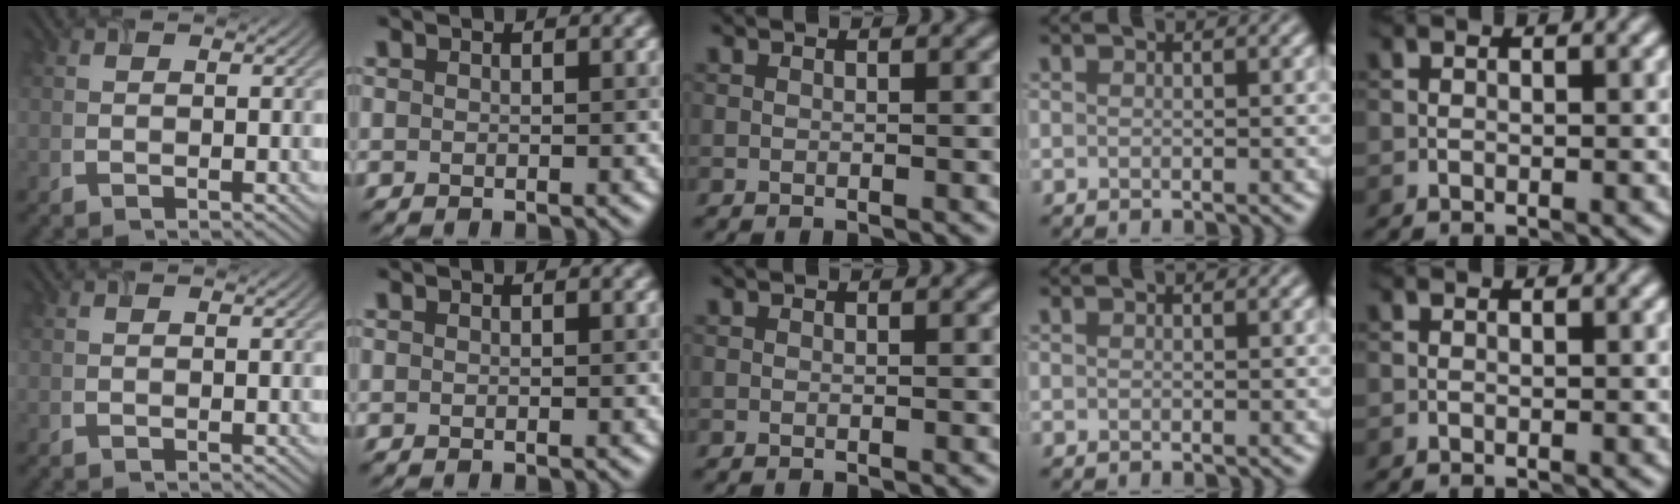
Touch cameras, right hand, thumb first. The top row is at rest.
{}